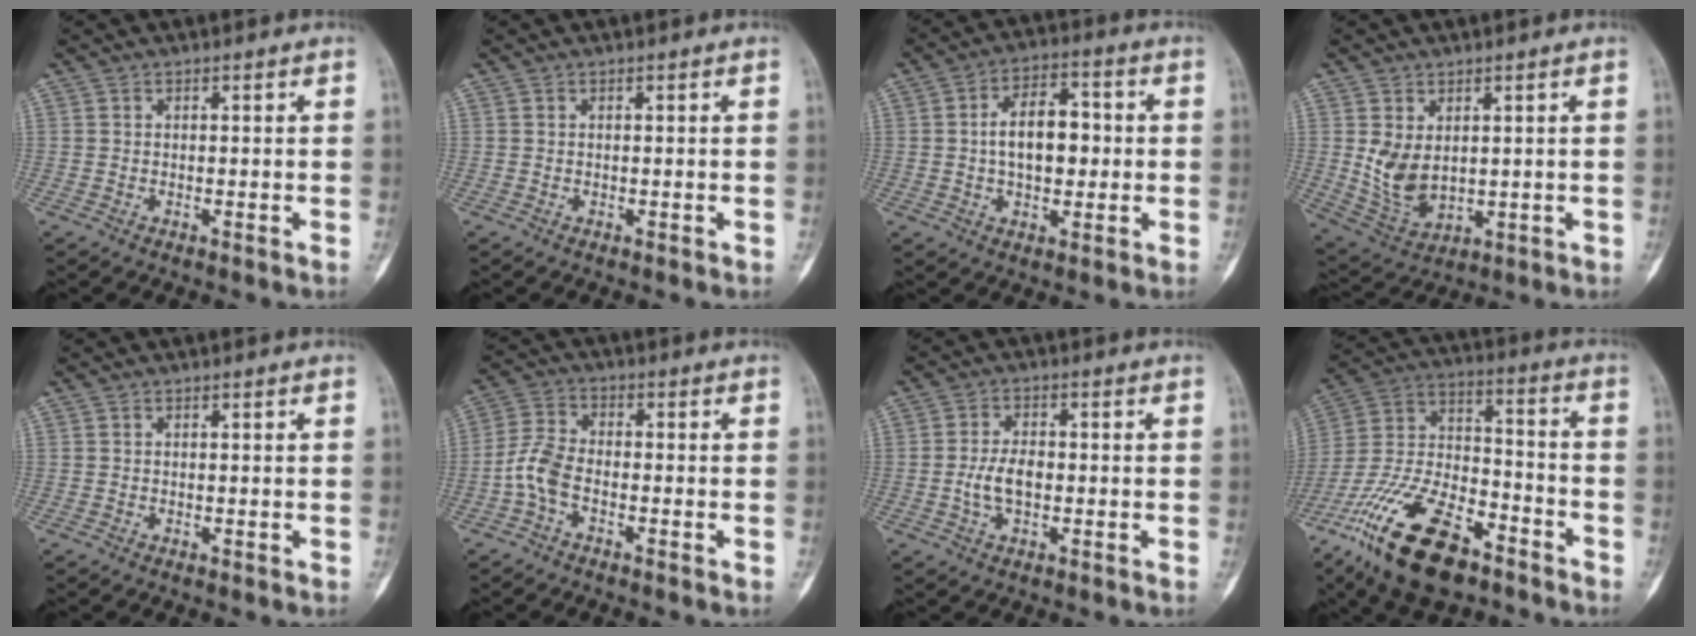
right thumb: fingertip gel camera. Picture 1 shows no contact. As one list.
[{"total": 0.0}, {"total": 10.6, "force": [0.2, 6.4, 8.4], "torque": [-0.109, 0.022, 0.000]}, {"total": 8.5, "force": [1.0, 5.9, 6.0], "torque": [-0.097, -0.013, 0.042]}, {"total": 0.0}, {"total": 6.3, "force": [-2.5, 3.5, 4.5], "torque": [-0.099, 0.023, -0.060]}, {"total": 5.6, "force": [-1.0, 3.2, 4.5], "torque": [-0.084, 0.013, -0.020]}, {"total": 23.6, "force": [-14.6, 10.3, 15.5], "torque": [-0.329, 0.052, -0.270]}]